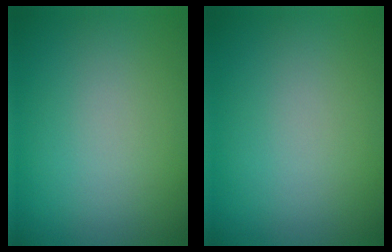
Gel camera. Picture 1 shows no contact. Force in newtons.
{"total": 0.0}